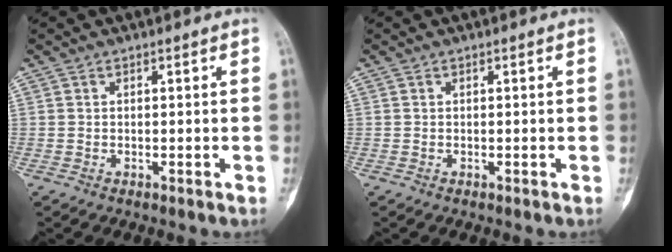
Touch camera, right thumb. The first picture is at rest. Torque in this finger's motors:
{"motor_torque": [0.18, 0.04, 0.10, -0.09, 0.03]}